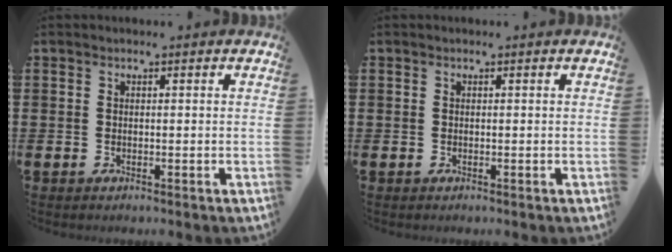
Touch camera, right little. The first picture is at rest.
{"total": 0.0}